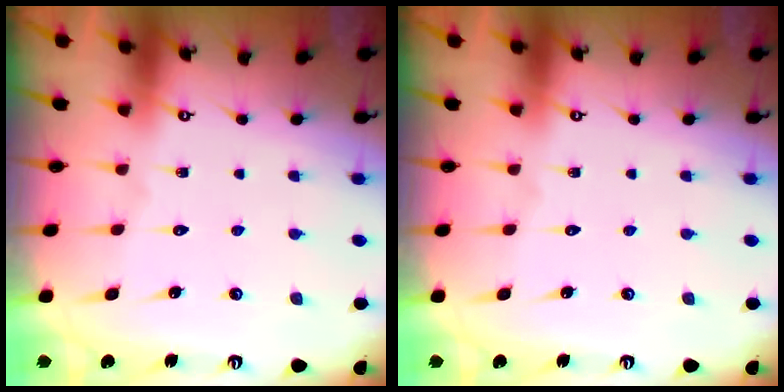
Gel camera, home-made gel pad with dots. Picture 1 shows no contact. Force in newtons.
{"total": 0.0}